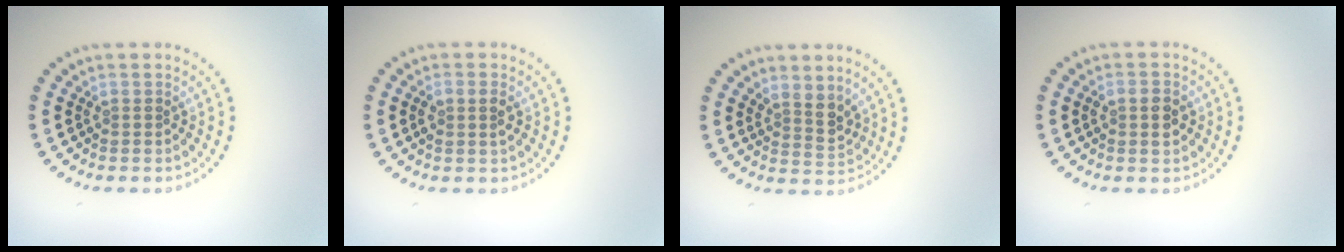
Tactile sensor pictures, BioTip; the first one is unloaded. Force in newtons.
{"total": 1.7, "press": 1.6, "slide": 0.6}
{"total": 2.3, "press": 1.8, "slide": 1.4}
{"total": 2.0, "press": 2.0, "slide": 0.2}